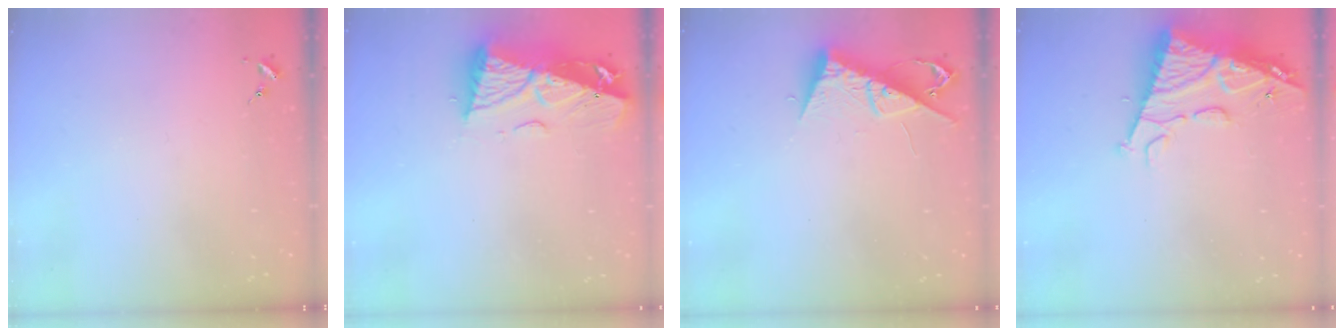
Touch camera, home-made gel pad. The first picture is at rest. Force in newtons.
{"total": 11.7, "press": 11.6, "slide": 1.2}
{"total": 12.0, "press": 11.9, "slide": 0.7}
{"total": 14.2, "press": 14.1, "slide": 1.5}